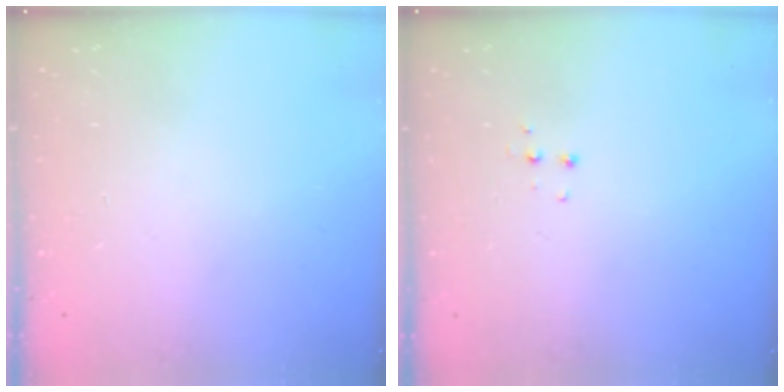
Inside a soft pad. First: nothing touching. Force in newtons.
{"total": 3.7, "press": 3.7, "slide": 0.4}